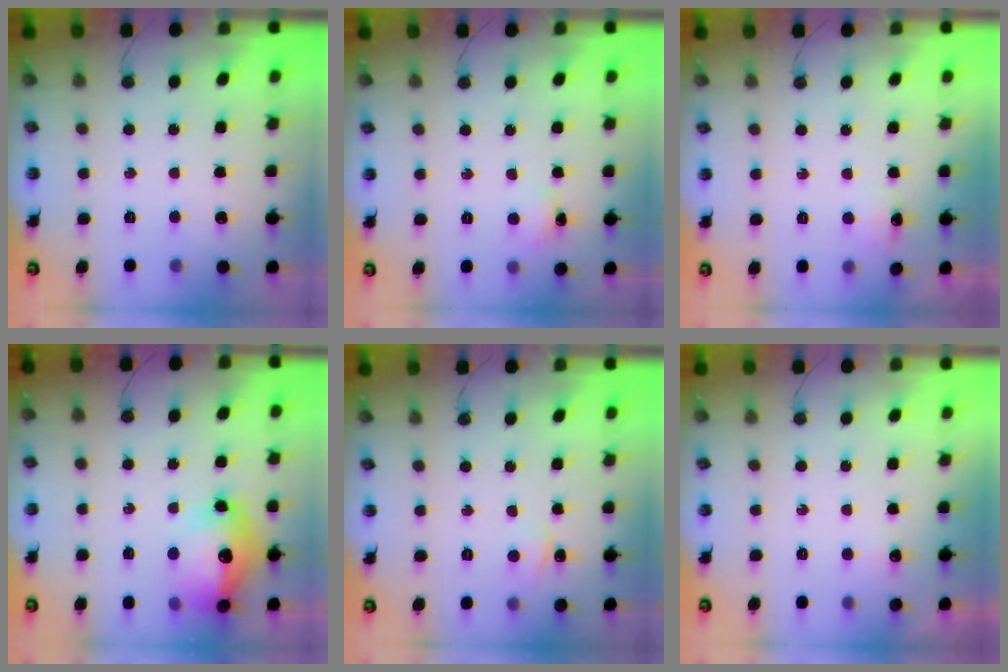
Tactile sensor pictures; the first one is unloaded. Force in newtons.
{"total": 2.0, "press": 1.9, "slide": 0.4}
{"total": 6.1, "press": 6.0, "slide": 1.1}
{"total": 17.9, "press": 17.8, "slide": 1.6}
{"total": 3.1, "press": 3.0, "slide": 0.4}
{"total": 3.8, "press": 3.8, "slide": 0.6}